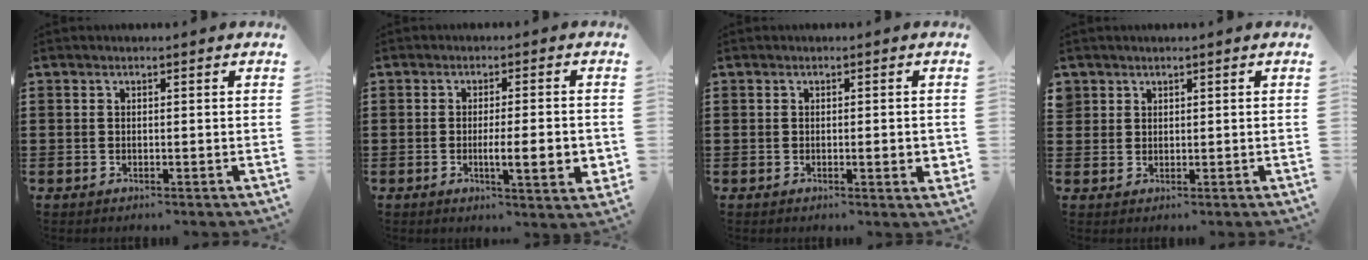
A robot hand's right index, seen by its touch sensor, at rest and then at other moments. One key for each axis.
{"total": 6.3, "fx": -1.2, "fy": 1.0, "fz": 6.1, "tx": -0.091, "ty": -0.008, "tz": -0.019}
{"total": 2.3, "fx": -0.2, "fy": 0.4, "fz": 2.2, "tx": -0.028, "ty": -0.006, "tz": -0.006}
{"total": 1.7, "fx": 1.2, "fy": 1.2, "fz": -0.2, "tx": -0.003, "ty": 0.005, "tz": 0.024}